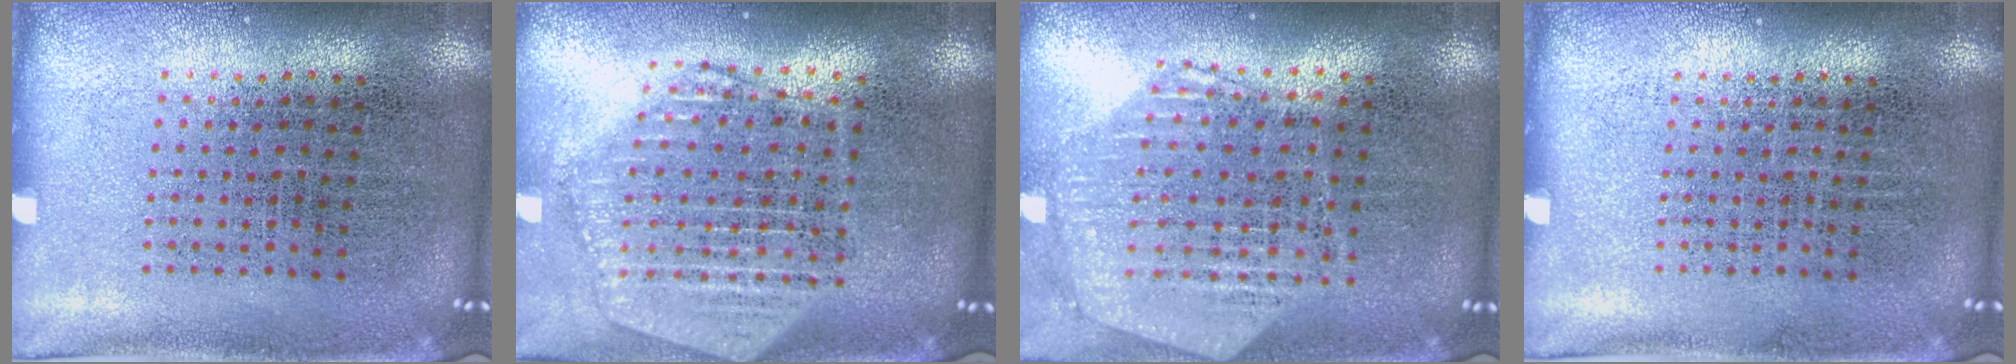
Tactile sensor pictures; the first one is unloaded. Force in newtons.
{"total": 2.4, "press": 2.0, "slide": 1.2}
{"total": 1.2, "press": 1.2, "slide": 0.1}
{"total": 0.0}